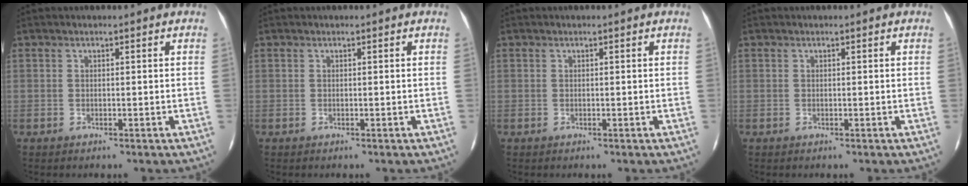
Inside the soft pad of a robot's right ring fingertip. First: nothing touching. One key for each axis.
{"total": 0.0}
{"total": 0.0}
{"total": 0.0}